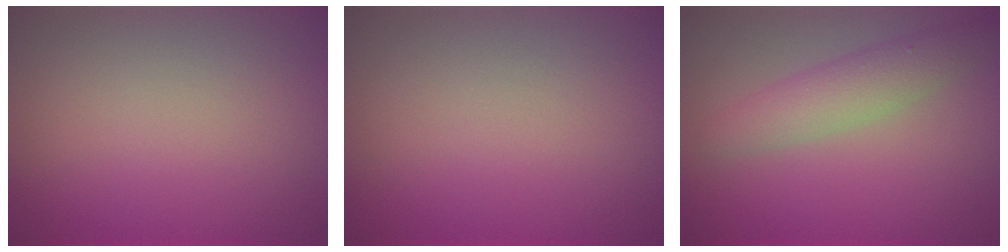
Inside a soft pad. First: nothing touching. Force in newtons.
{"total": 0.0}
{"total": 3.2, "press": 3.2, "slide": 0.2}